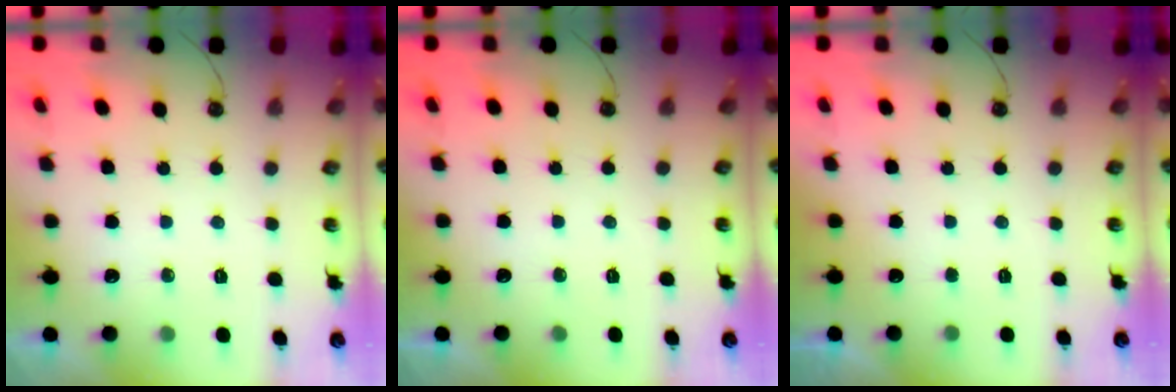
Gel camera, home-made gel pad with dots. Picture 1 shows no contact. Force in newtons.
{"total": 0.0}
{"total": 0.0}